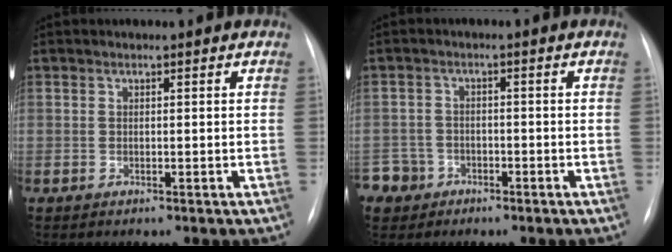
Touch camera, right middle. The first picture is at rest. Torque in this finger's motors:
{"motor_torque": [0.86, -0.82, 0.17, 0.05]}